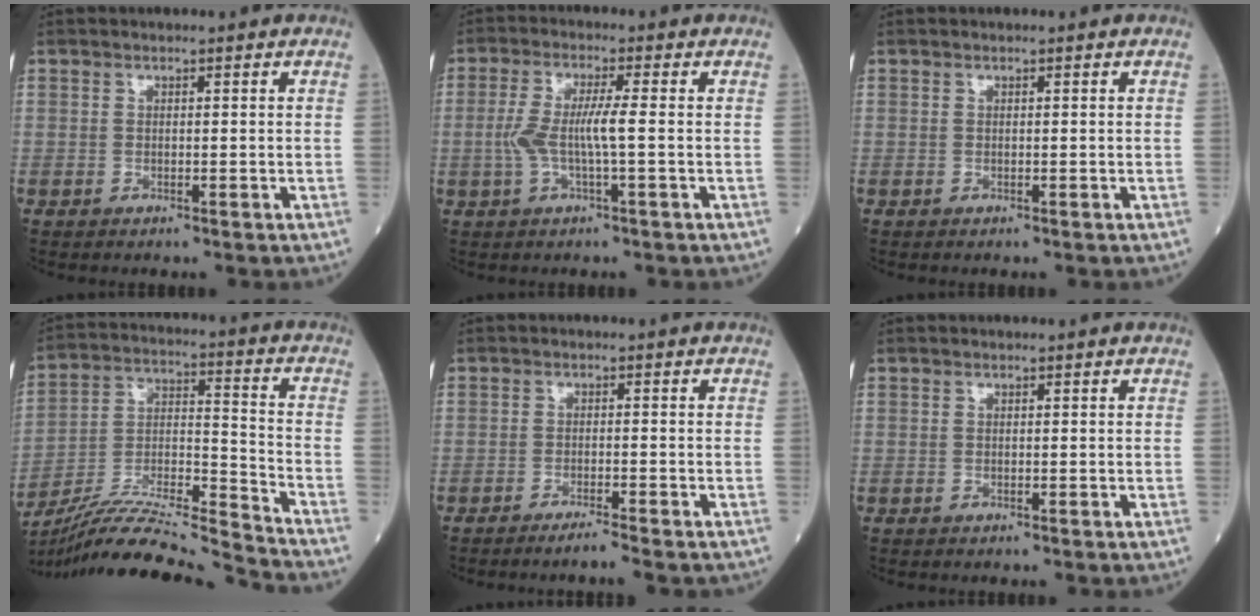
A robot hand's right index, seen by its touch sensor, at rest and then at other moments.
{"total": 5.6, "force": [-0.5, 0.2, 5.5], "torque": [-0.125, 0.007, -0.012]}
{"total": 0.0}
{"total": 20.3, "force": [-19.1, -1.6, 6.6], "torque": [-0.136, -0.008, -0.328]}
{"total": 3.5, "force": [-2.9, -0.2, 1.8], "torque": [-0.024, -0.003, -0.040]}
{"total": 0.0}